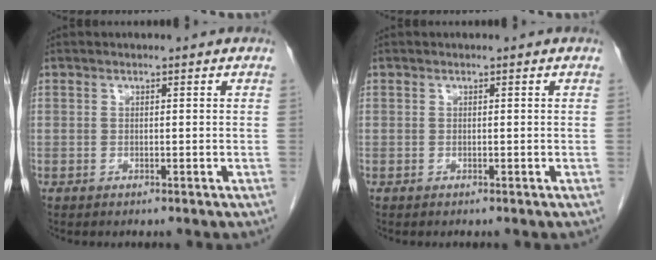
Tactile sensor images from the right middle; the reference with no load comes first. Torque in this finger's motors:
{"motor_torque": [0.49, -0.22, 0.03, 0.01]}